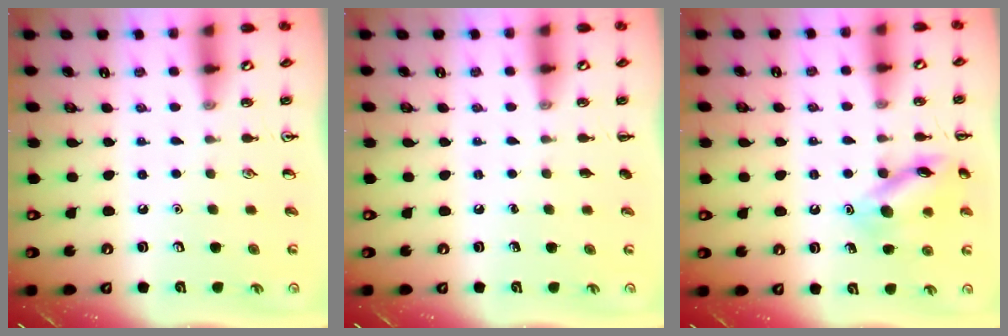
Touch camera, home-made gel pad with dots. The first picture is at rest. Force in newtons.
{"total": 0.0}
{"total": 13.4, "press": 13.4, "slide": 0.9}